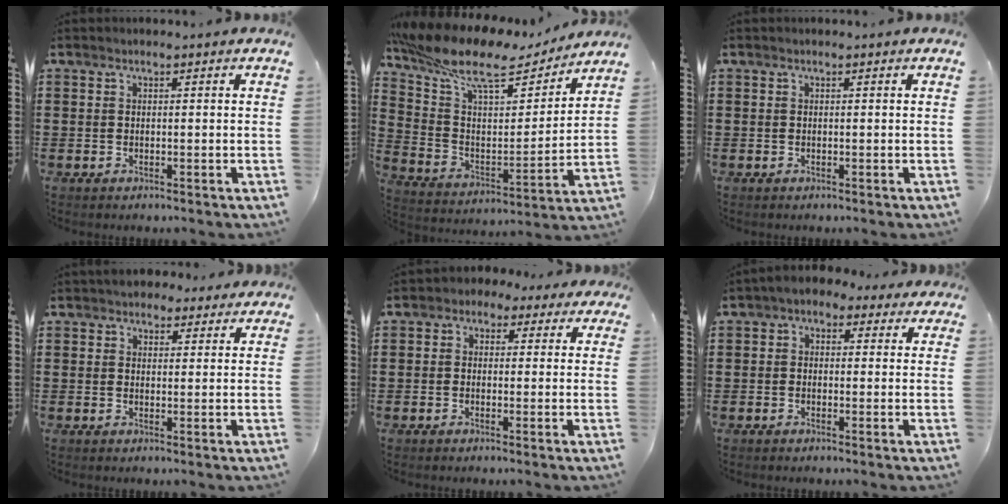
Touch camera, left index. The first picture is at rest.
{"total": 13.1, "force": [9.8, 4.1, 7.6], "torque": [-0.176, -0.050, 0.168]}
{"total": 0.0}
{"total": 3.2, "force": [2.5, 1.9, 0.6], "torque": [-0.013, 0.004, 0.045]}
{"total": 2.0, "force": [0.2, 1.7, 0.9], "torque": [-0.025, 0.010, 0.001]}
{"total": 1.8, "force": [0.2, 1.6, 0.9], "torque": [-0.024, 0.012, 0.000]}